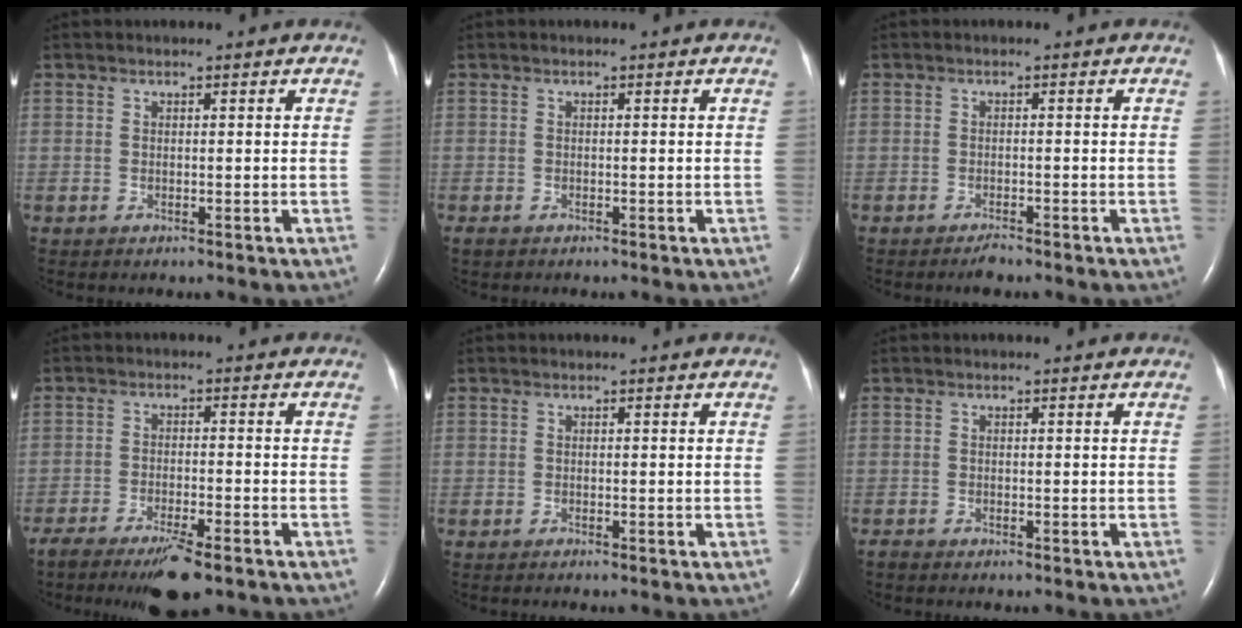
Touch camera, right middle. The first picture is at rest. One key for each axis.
{"total": 0.8, "fx": -0.6, "fy": 0.4, "fz": 0.3, "tx": -0.009, "ty": -0.001, "tz": -0.009}
{"total": 1.5, "fx": -1.3, "fy": 0.2, "fz": 0.7, "tx": -0.018, "ty": -0.003, "tz": -0.020}
{"total": 8.8, "fx": -6.5, "fy": 1.3, "fz": 5.7, "tx": -0.091, "ty": -0.019, "tz": -0.099}
{"total": 0.0}
{"total": 0.6, "fx": -0.6, "fy": 0.1, "fz": 0.1, "tx": -0.008, "ty": -0.001, "tz": -0.013}